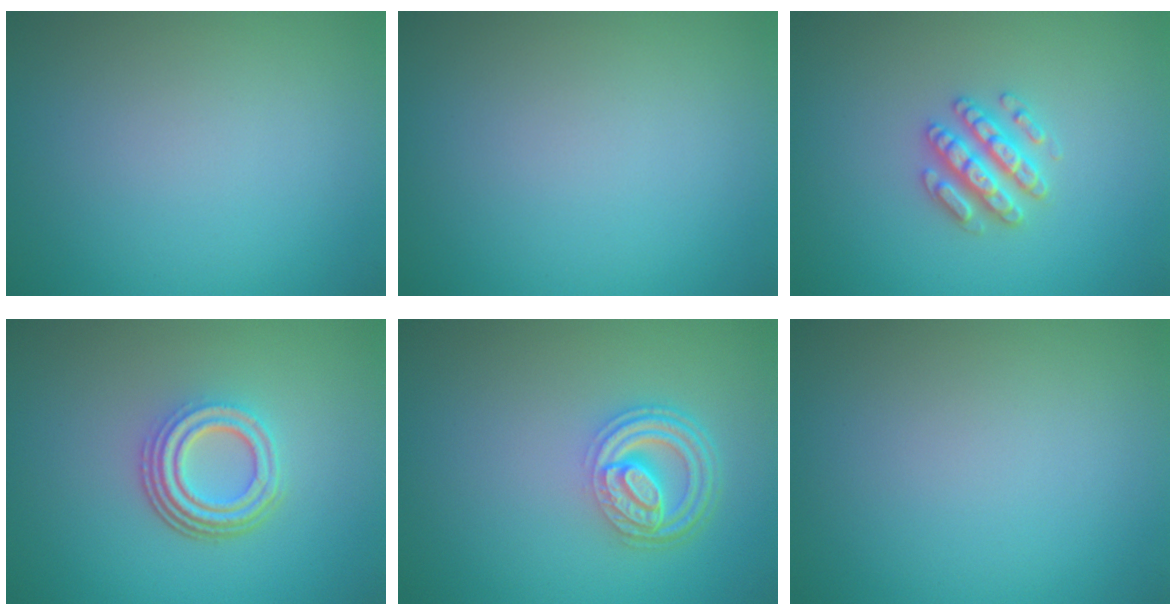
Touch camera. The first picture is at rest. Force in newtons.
{"total": 0.0}
{"total": 3.0, "press": 2.9, "slide": 0.6}
{"total": 4.6, "press": 3.3, "slide": 3.2}
{"total": 4.7, "press": 3.5, "slide": 3.1}
{"total": 0.0}